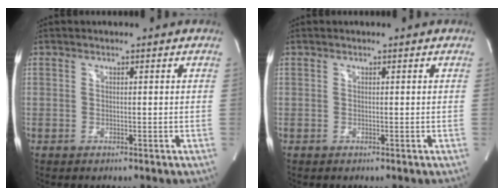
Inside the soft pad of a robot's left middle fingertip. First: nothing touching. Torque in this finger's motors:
{"motor_torque": [0.01, 0.07, 0.00, 0.00]}